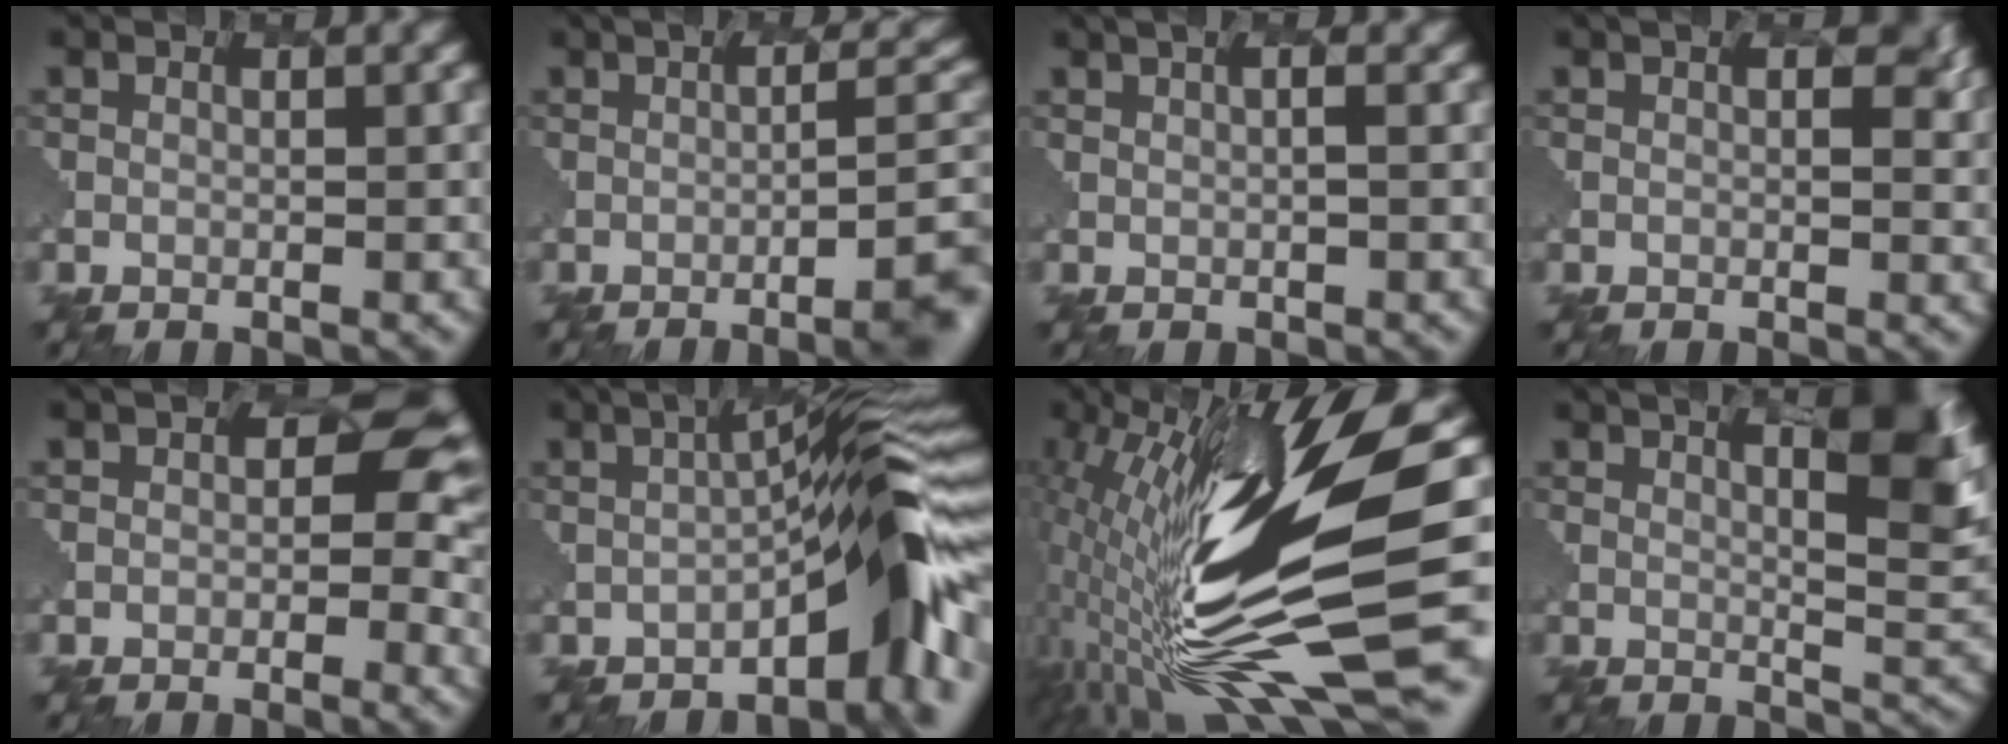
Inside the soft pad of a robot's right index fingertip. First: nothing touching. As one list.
[{"total": 5.8, "force": [-1.3, 1.1, 5.5], "torque": [-0.062, 0.015, -0.035]}, {"total": 3.5, "force": [1.4, 1.7, 2.7], "torque": [-0.010, 0.030, -0.013]}, {"total": 1.5, "force": [1.2, 0.1, -0.9], "torque": [0.006, 0.013, -0.001]}, {"total": 3.1, "force": [1.1, 2.5, 1.5], "torque": [-0.033, 0.008, -0.017]}, {"total": 7.3, "force": [-1.8, 1.0, 7.1], "torque": [-0.103, 0.024, -0.060]}, {"total": 12.7, "force": [2.0, 2.7, 12.2], "torque": [-0.270, -0.021, 0.026]}, {"total": 6.2, "force": [4.7, 1.0, 3.9], "torque": [-0.053, 0.022, 0.037]}]